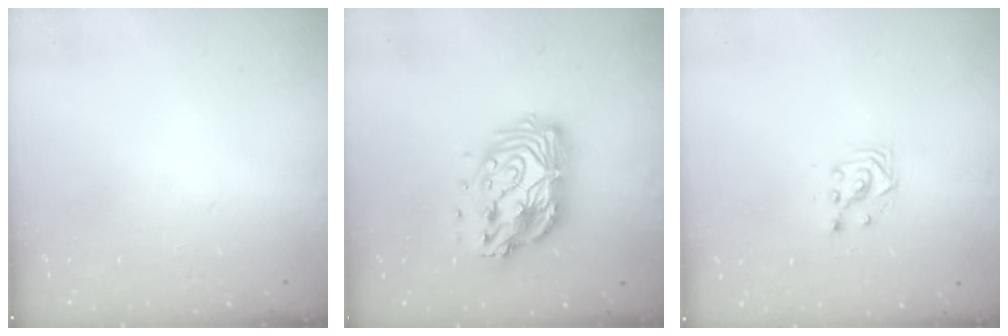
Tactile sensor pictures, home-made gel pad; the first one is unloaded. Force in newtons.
{"total": 15.1, "press": 15.0, "slide": 1.2}
{"total": 3.0, "press": 3.0, "slide": 0.2}